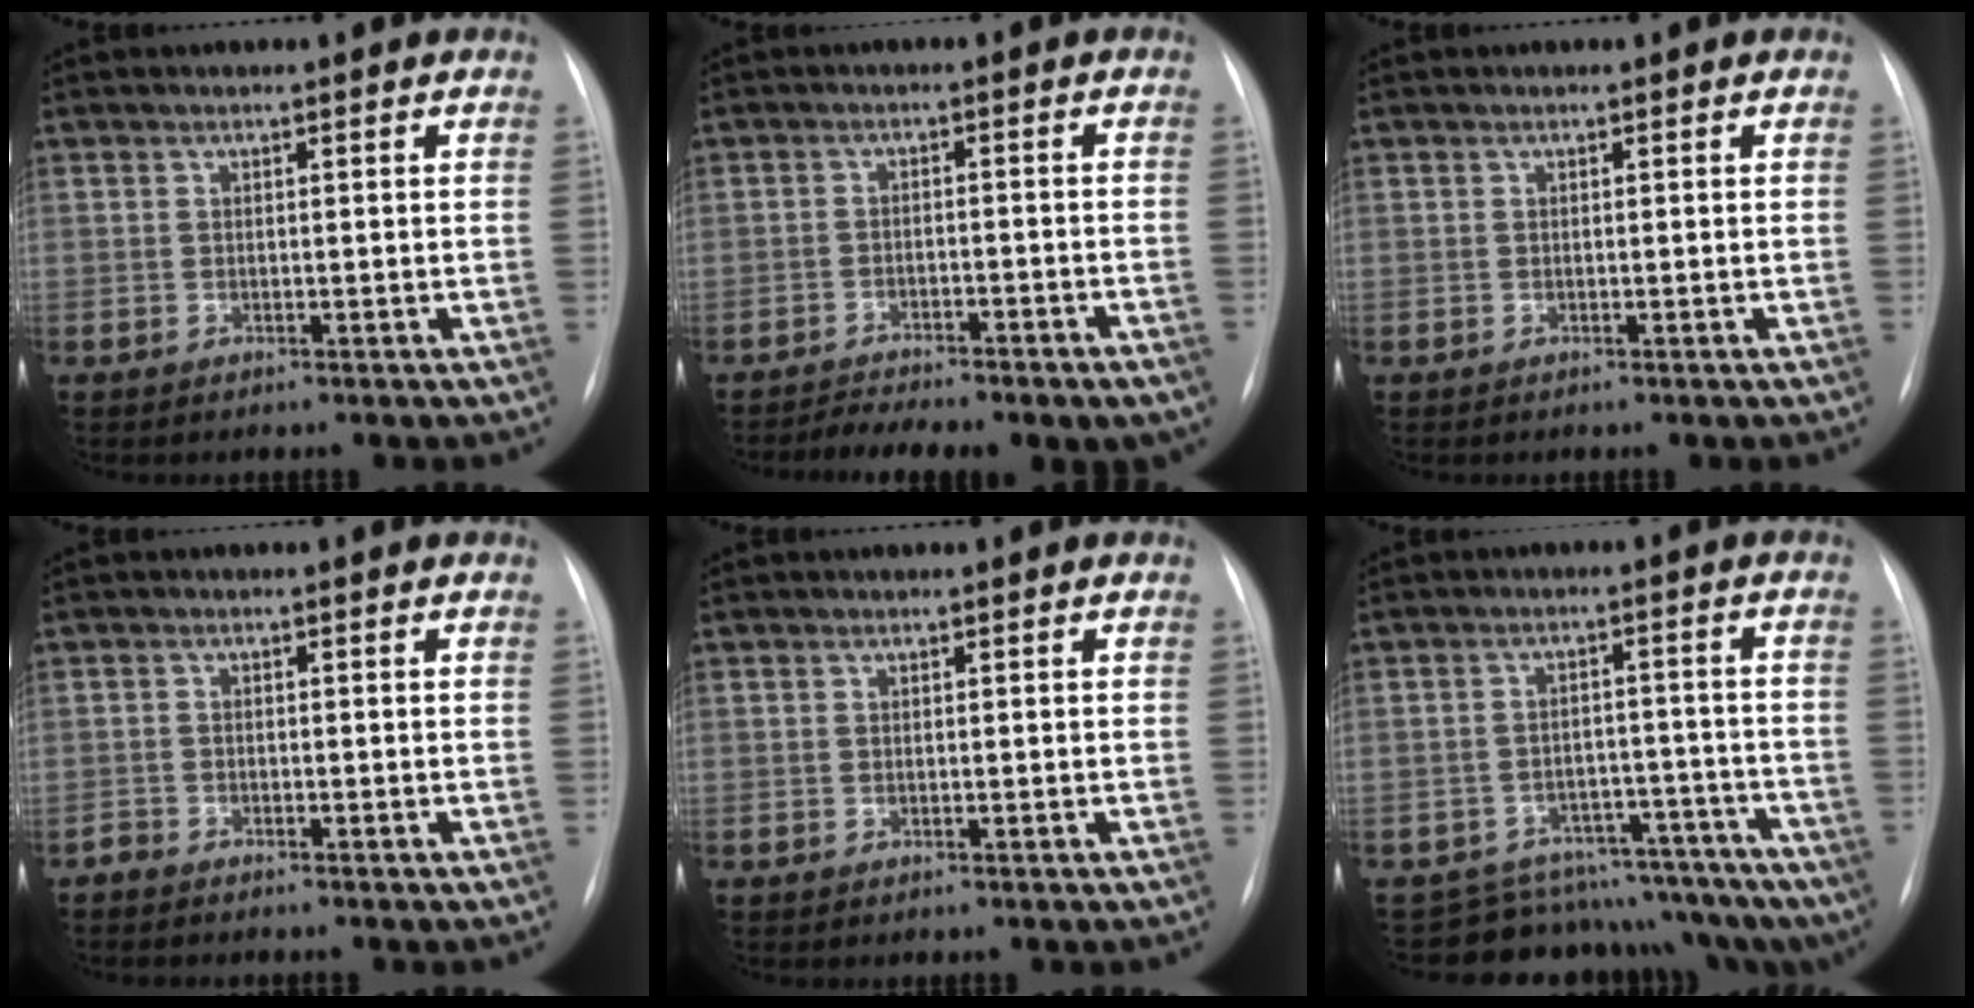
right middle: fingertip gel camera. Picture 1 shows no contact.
{"total": 10.7, "force": [-8.4, 2.7, 6.1], "torque": [-0.083, 0.008, -0.114]}
{"total": 0.0}
{"total": 1.4, "force": [-1.4, 0.0, 0.2], "torque": [-0.007, -0.006, -0.023]}
{"total": 0.0}
{"total": 14.9, "force": [-13.5, 6.0, 2.0], "torque": [-0.014, 0.051, -0.159]}